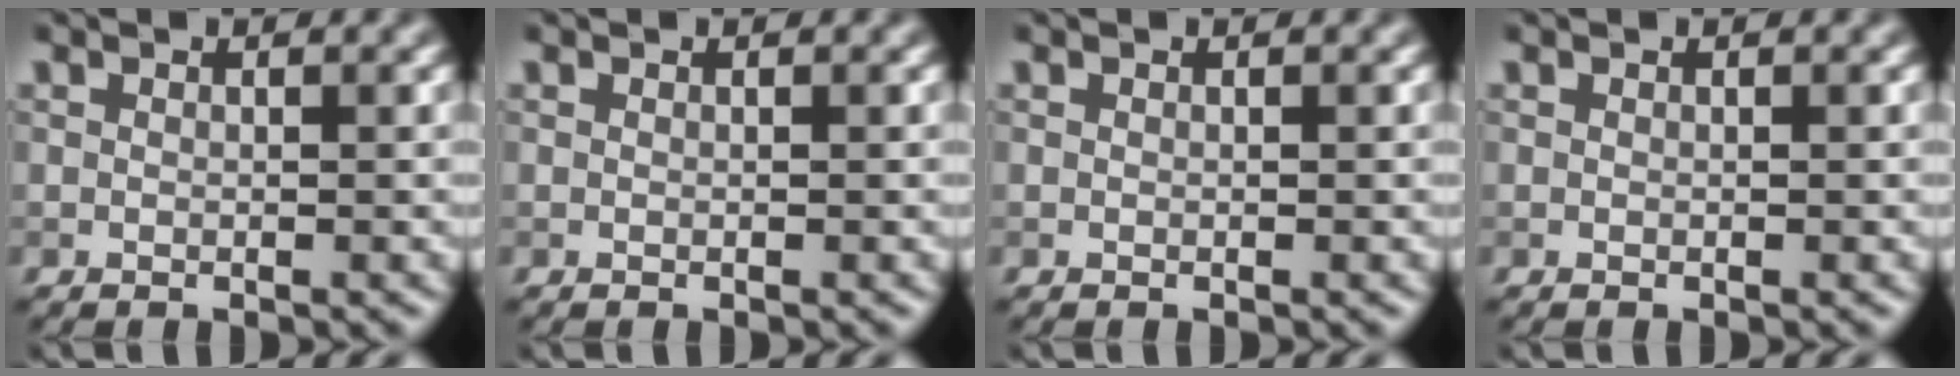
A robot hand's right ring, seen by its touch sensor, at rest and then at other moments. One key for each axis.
{"total": 0.0}
{"total": 0.0}
{"total": 0.0}